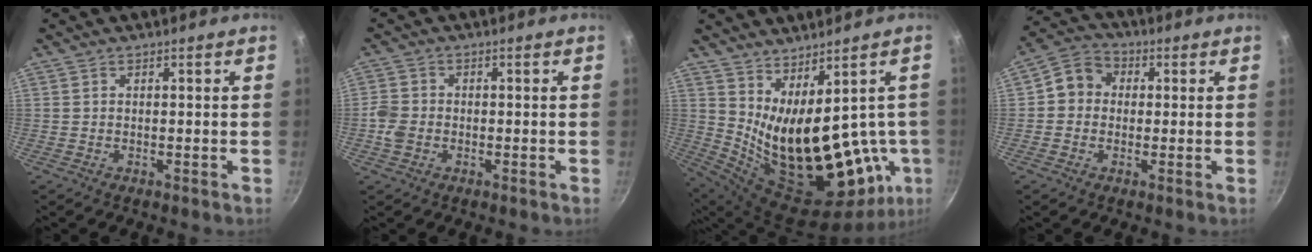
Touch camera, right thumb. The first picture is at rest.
{"total": 3.9, "force": [-1.1, 3.1, 2.1], "torque": [-0.043, 0.012, -0.027]}
{"total": 24.0, "force": [1.2, 11.9, 20.7], "torque": [-0.287, -0.055, 0.062]}
{"total": 6.8, "force": [0.4, 6.0, 3.1], "torque": [-0.026, 0.014, -0.015]}